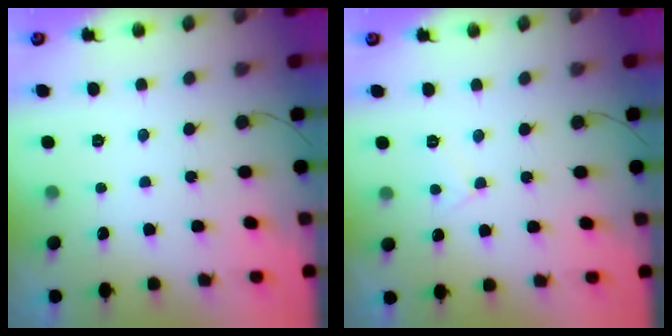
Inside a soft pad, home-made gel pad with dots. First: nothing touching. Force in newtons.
{"total": 4.4, "press": 4.4, "slide": 0.6}